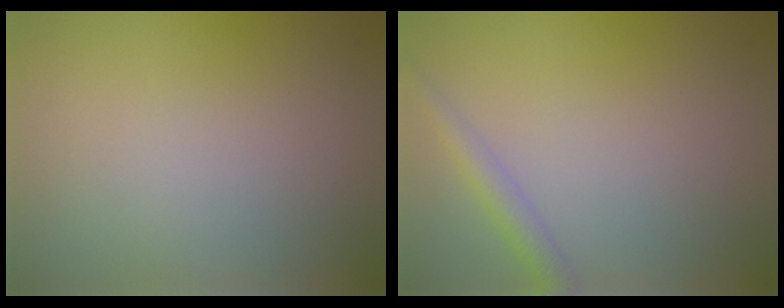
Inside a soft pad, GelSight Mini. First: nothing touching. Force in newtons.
{"total": 2.0, "press": 2.0, "slide": 0.0}